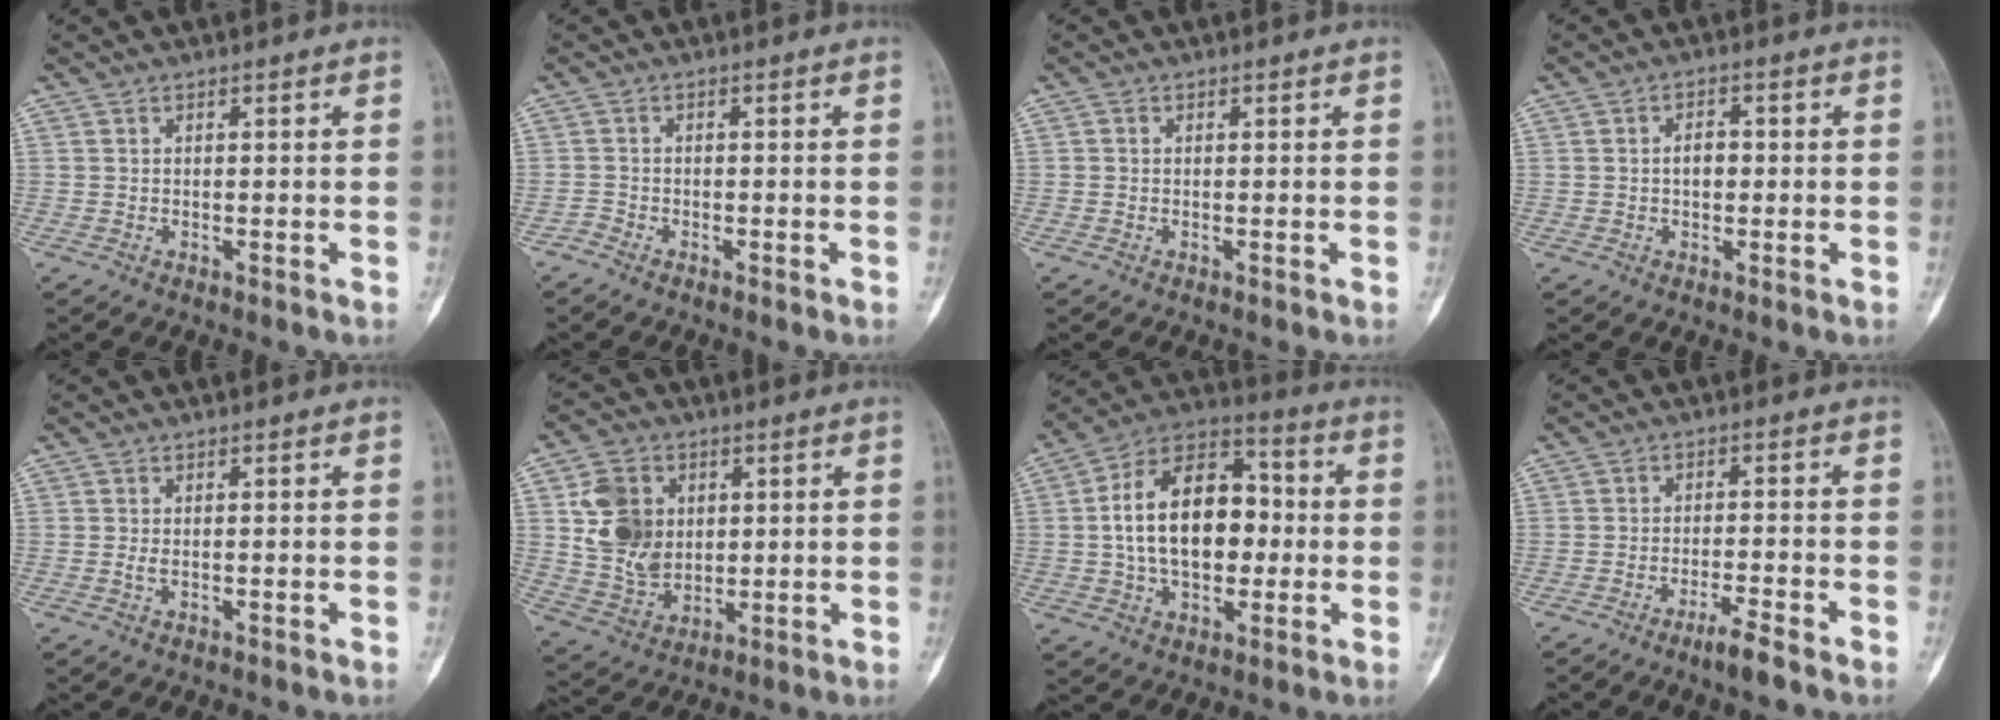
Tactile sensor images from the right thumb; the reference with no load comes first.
{"total": 1.1, "force": [-1.0, 0.3, -0.1], "torque": [-0.005, 0.000, -0.027]}
{"total": 0.0}
{"total": 3.0, "force": [0.0, 2.0, 2.3], "torque": [-0.028, 0.008, -0.004]}
{"total": 0.8, "force": [-0.1, 0.3, 0.7], "torque": [-0.021, -0.002, -0.002]}
{"total": 12.7, "force": [2.9, 10.0, 7.2], "torque": [-0.103, -0.011, 0.063]}
{"total": 19.4, "force": [0.4, 12.2, 15.1], "torque": [-0.222, 0.032, 0.003]}
{"total": 4.0, "force": [-2.9, 0.1, 2.7], "torque": [-0.058, 0.013, -0.055]}